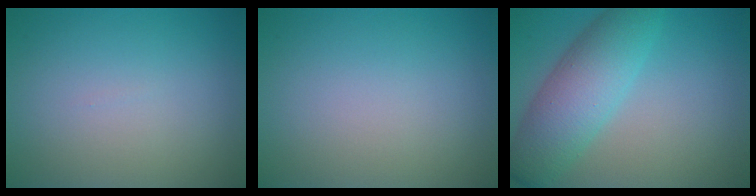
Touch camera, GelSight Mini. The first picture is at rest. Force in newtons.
{"total": 0.0}
{"total": 6.4, "press": 6.4, "slide": 0.2}